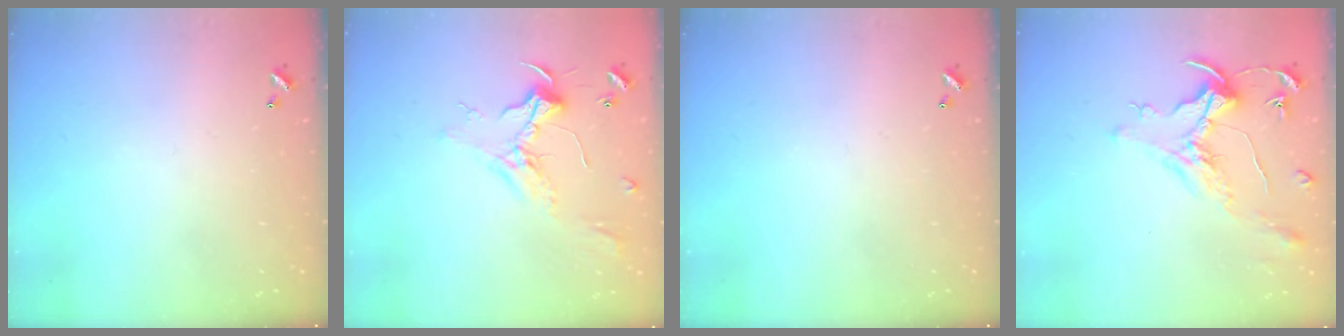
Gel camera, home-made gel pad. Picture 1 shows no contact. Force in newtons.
{"total": 2.4, "press": 2.3, "slide": 0.9}
{"total": 0.0}
{"total": 1.6, "press": 1.4, "slide": 0.7}